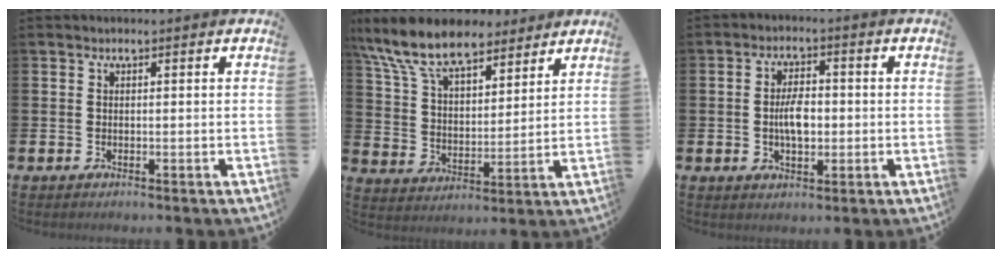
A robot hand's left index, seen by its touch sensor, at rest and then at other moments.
{"total": 10.5, "force": [9.1, 3.7, 3.9], "torque": [-0.122, -0.039, 0.168]}
{"total": 4.3, "force": [-0.2, 2.2, 3.7], "torque": [-0.054, 0.000, -0.009]}